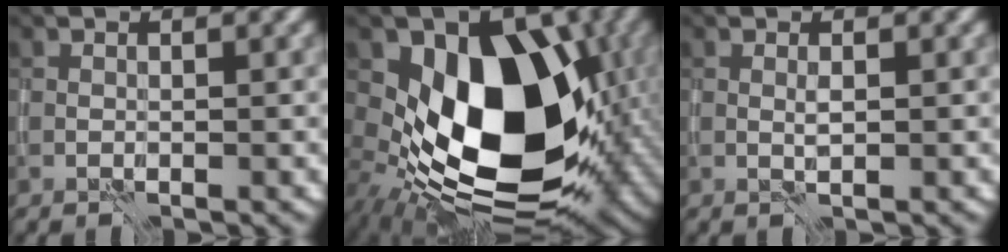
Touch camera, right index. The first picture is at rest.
{"total": 14.2, "force": [-0.7, 8.6, 11.2], "torque": [-0.159, -0.010, -0.024]}
{"total": 0.6, "force": [0.1, 0.0, 0.6], "torque": [-0.014, 0.000, 0.001]}